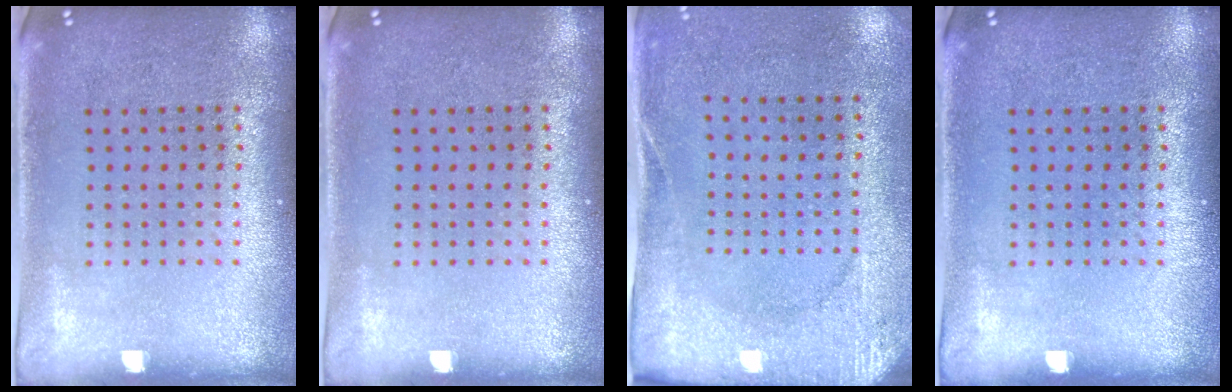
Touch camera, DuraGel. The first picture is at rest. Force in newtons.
{"total": 0.0}
{"total": 2.6, "press": 2.0, "slide": 1.6}
{"total": 0.0}